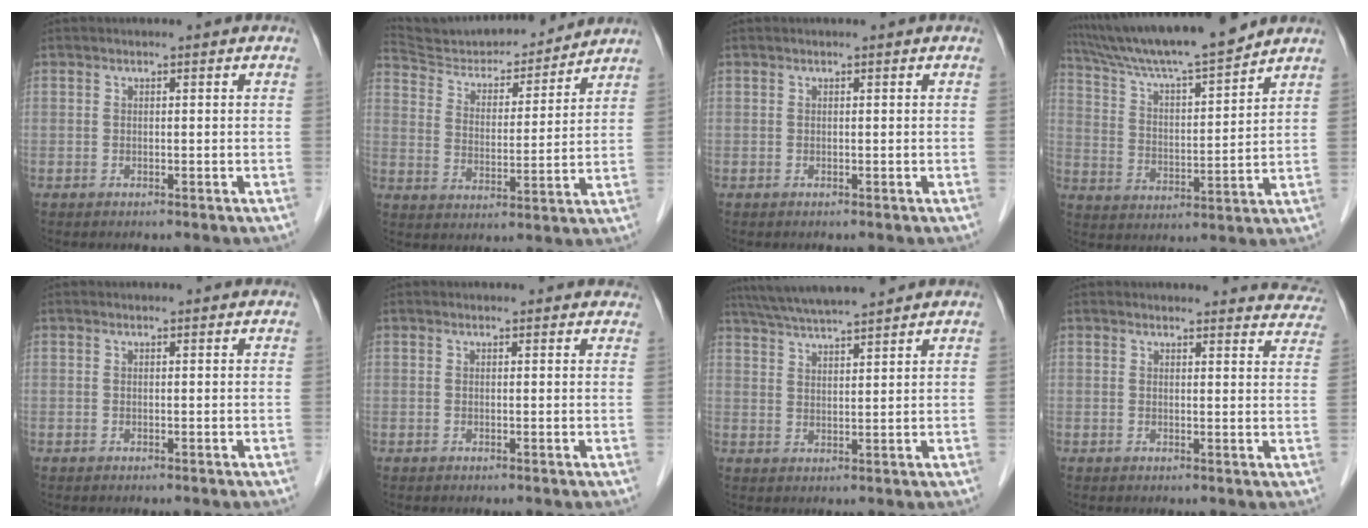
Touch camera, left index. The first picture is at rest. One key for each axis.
{"total": 16.2, "fx": 15.6, "fy": 2.7, "fz": 3.4, "tx": -0.056, "ty": -0.002, "tz": 0.247}
{"total": 0.0}
{"total": 15.4, "fx": 13.9, "fy": -0.3, "fz": 6.8, "tx": -0.124, "ty": 0.003, "tz": 0.234}
{"total": 1.1, "fx": 1.0, "fy": 0.1, "fz": 0.2, "tx": -0.010, "ty": 0.007, "tz": 0.012}
{"total": 5.3, "fx": 4.9, "fy": 1.6, "fz": 1.4, "tx": -0.004, "ty": 0.009, "tz": 0.042}
{"total": 10.3, "fx": 9.2, "fy": -0.1, "fz": 4.5, "tx": -0.082, "ty": 0.024, "tz": 0.147}
{"total": 12.8, "fx": 12.5, "fy": 2.3, "fz": 1.5, "tx": 0.017, "ty": -0.043, "tz": 0.105}